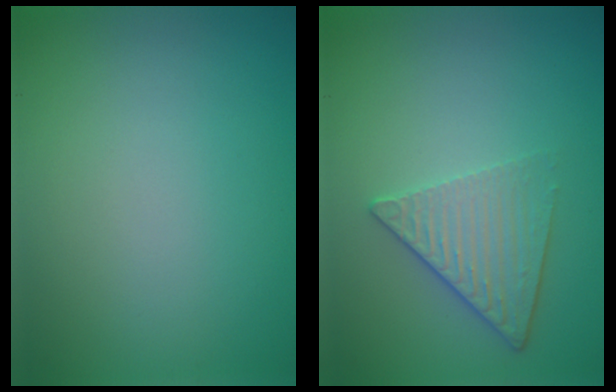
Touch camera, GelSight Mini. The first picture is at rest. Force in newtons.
{"total": 3.3, "press": 2.9, "slide": 1.6}